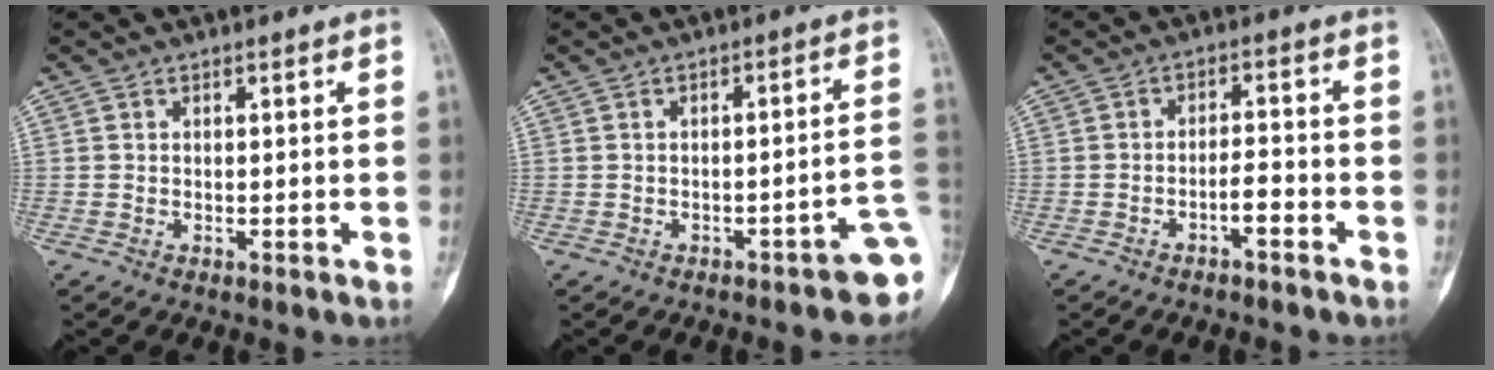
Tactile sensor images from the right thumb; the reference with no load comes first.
{"total": 8.1, "force": [-3.6, 1.9, 7.0], "torque": [-0.072, 0.027, -0.042]}
{"total": 3.6, "force": [-2.1, 1.1, 2.7], "torque": [-0.046, 0.028, -0.034]}